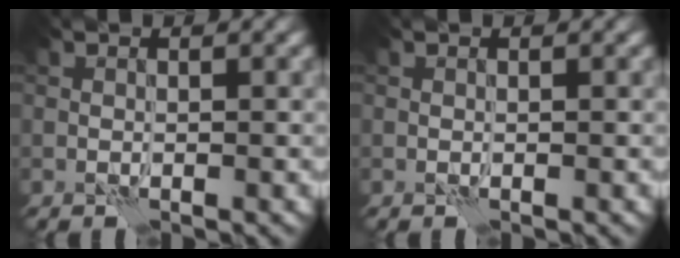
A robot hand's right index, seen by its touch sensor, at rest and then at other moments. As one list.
[{"total": 0.0}]